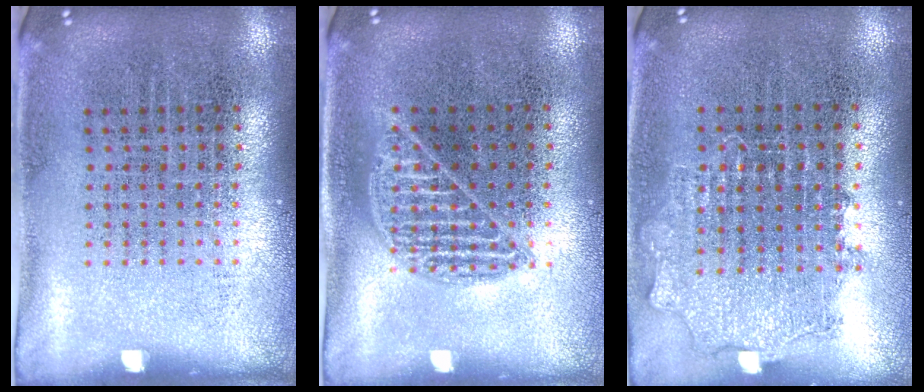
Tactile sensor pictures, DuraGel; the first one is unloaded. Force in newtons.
{"total": 1.0, "press": 1.0, "slide": 0.1}
{"total": 0.9, "press": 0.8, "slide": 0.2}